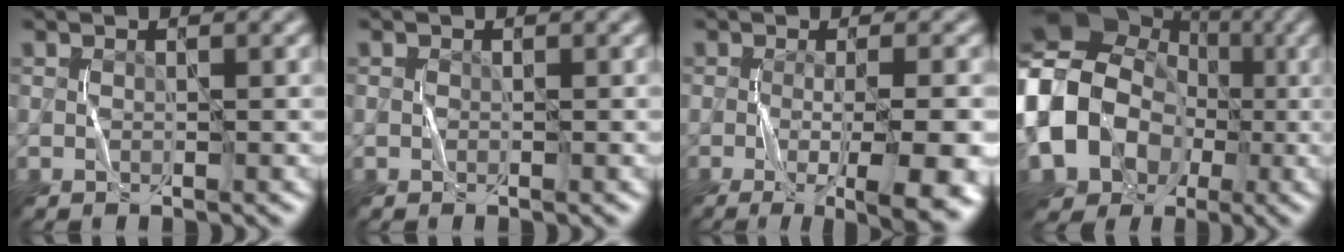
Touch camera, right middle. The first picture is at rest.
{"total": 0.0}
{"total": 6.5, "force": [-2.0, 1.1, 6.1], "torque": [-0.089, -0.018, -0.022]}
{"total": 15.7, "force": [-2.0, 13.5, 7.7], "torque": [-0.164, -0.003, -0.066]}